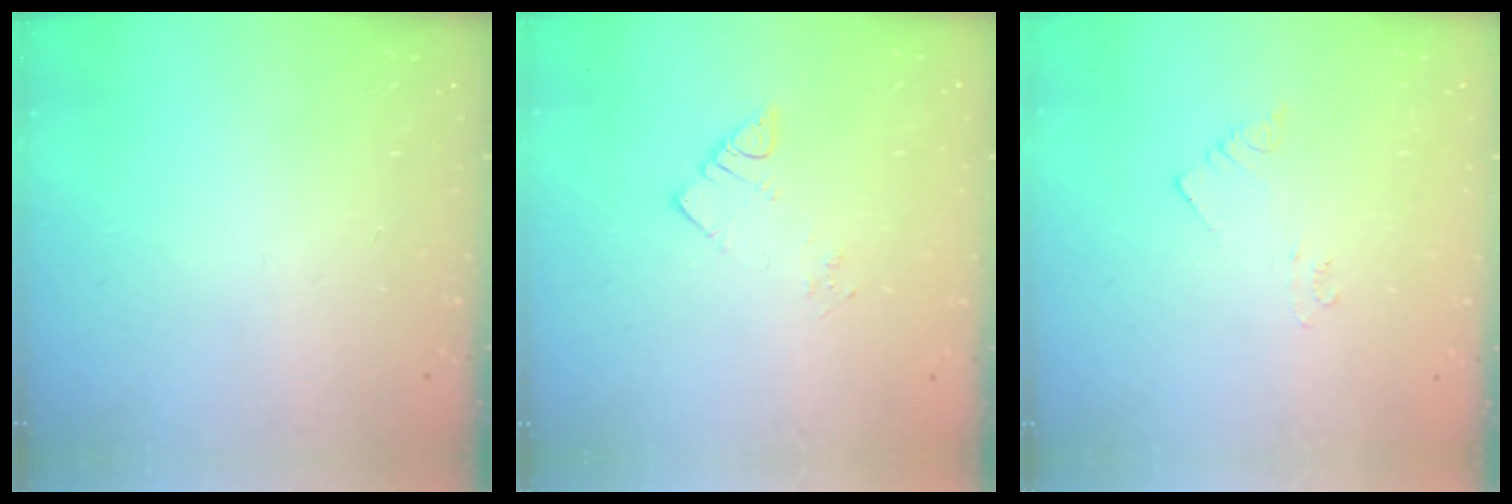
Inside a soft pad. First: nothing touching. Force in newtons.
{"total": 3.3, "press": 3.3, "slide": 0.1}
{"total": 2.1, "press": 2.1, "slide": 0.3}